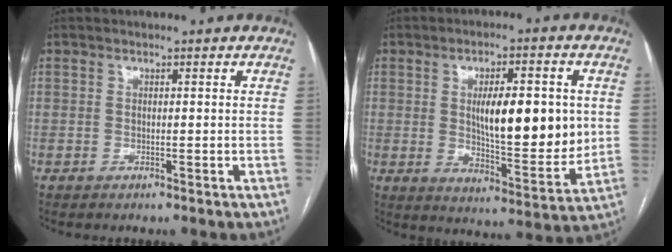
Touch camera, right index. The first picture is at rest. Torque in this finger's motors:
{"motor_torque": [0.85, -0.28, 0.36, 0.11]}